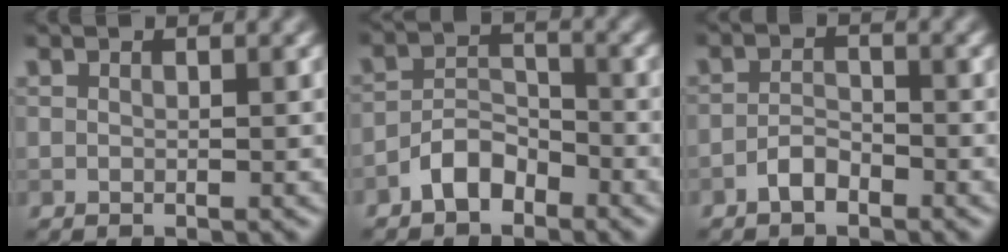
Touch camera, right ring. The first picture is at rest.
{"total": 3.3, "force": [-2.4, 1.6, 1.6], "torque": [-0.025, 0.012, -0.050]}
{"total": 1.9, "force": [-1.4, 0.8, 1.1], "torque": [-0.021, 0.006, -0.030]}